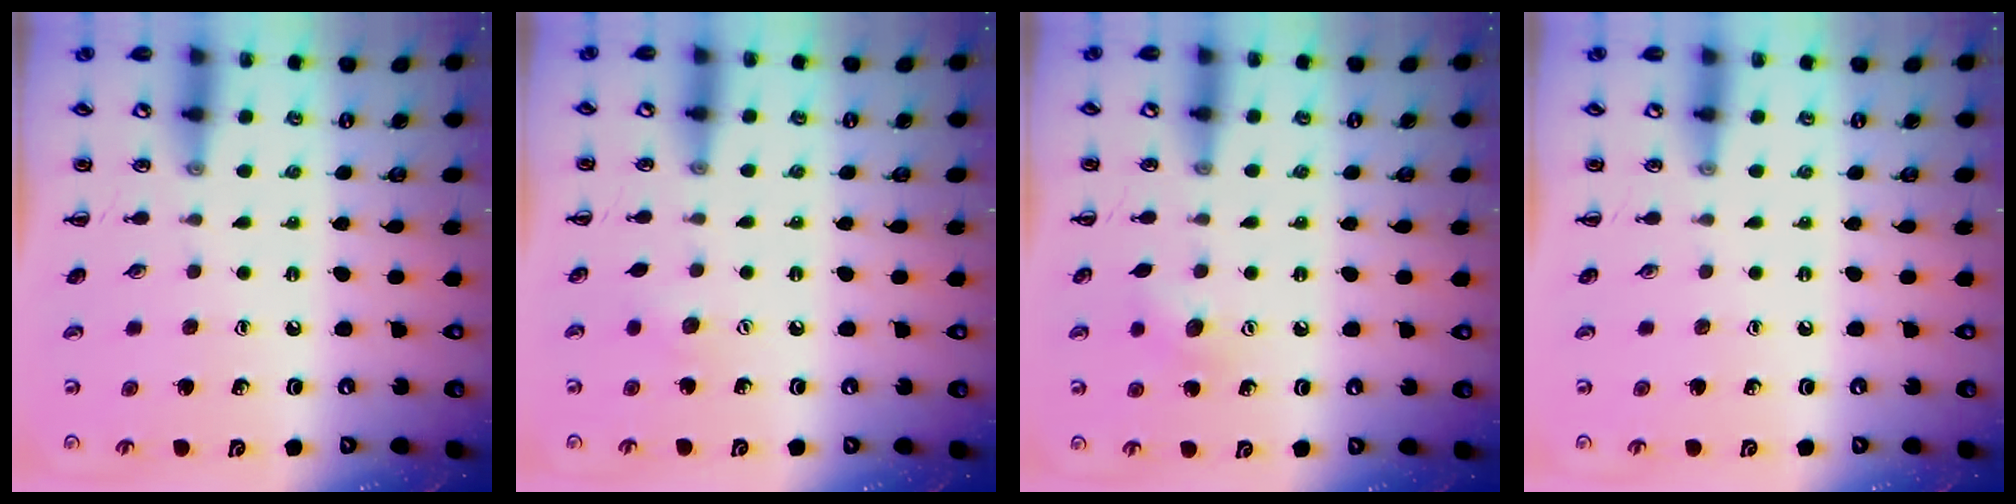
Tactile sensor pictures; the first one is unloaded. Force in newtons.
{"total": 3.1, "press": 3.0, "slide": 0.8}
{"total": 6.0, "press": 5.9, "slide": 1.4}
{"total": 0.0}